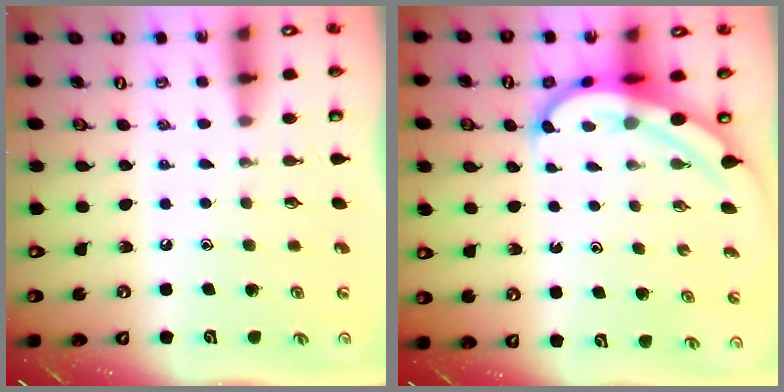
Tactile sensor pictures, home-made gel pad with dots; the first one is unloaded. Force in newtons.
{"total": 6.2, "press": 6.1, "slide": 1.3}